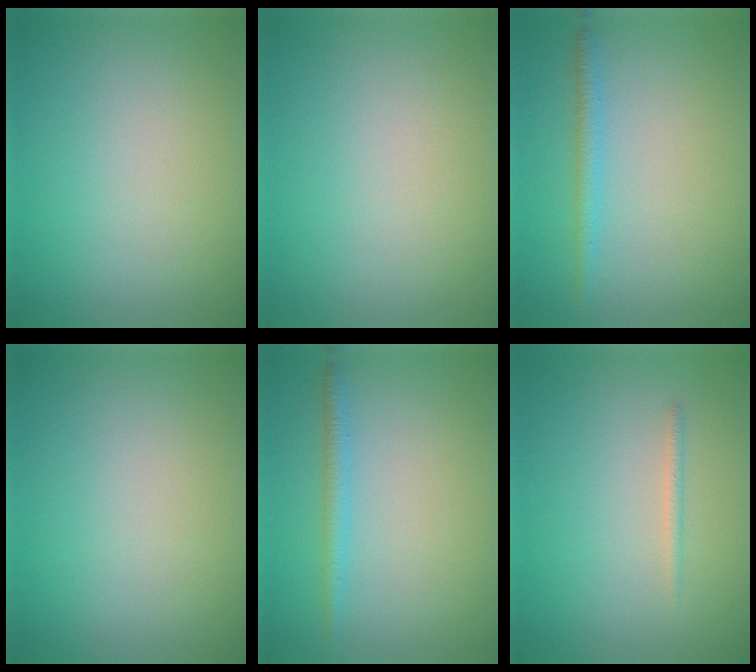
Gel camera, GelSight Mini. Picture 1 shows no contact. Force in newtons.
{"total": 0.0}
{"total": 1.6, "press": 1.6, "slide": 0.1}
{"total": 0.0}
{"total": 1.6, "press": 1.6, "slide": 0.1}
{"total": 0.8, "press": 0.8, "slide": 0.0}